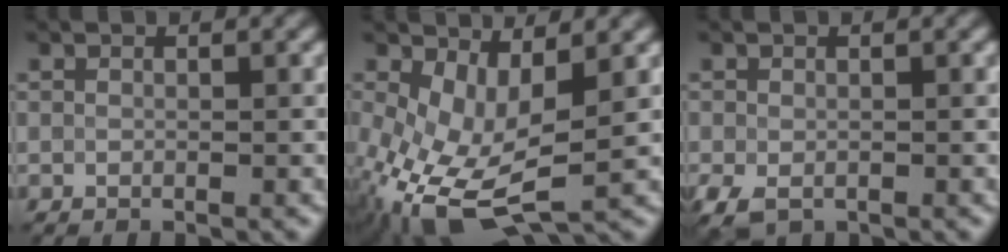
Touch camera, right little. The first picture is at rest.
{"total": 8.2, "force": [-1.8, 4.3, 6.7], "torque": [-0.161, -0.020, -0.022]}
{"total": 2.5, "force": [-1.2, 1.6, 1.5], "torque": [-0.039, -0.013, -0.022]}